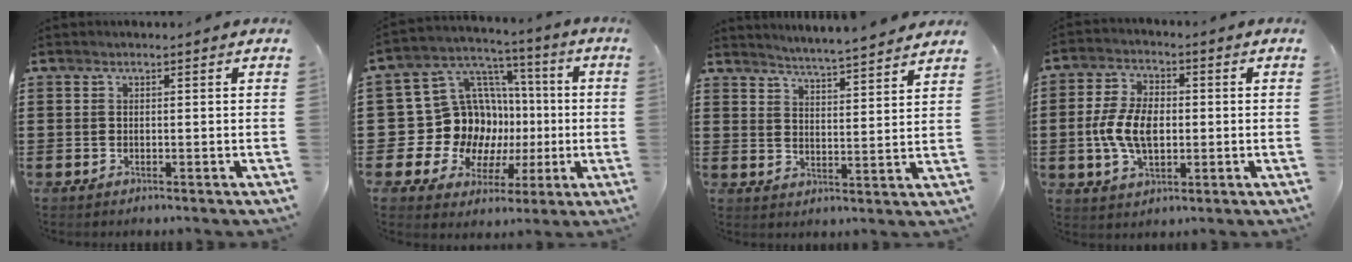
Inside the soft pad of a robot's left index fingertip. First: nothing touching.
{"total": 14.6, "force": [-0.5, 13.6, 5.1], "torque": [-0.138, -0.021, 0.016]}
{"total": 4.0, "force": [3.9, -1.1, 0.1], "torque": [-0.020, -0.033, 0.065]}
{"total": 7.7, "force": [-0.7, 4.5, 6.2], "torque": [-0.141, 0.006, -0.019]}